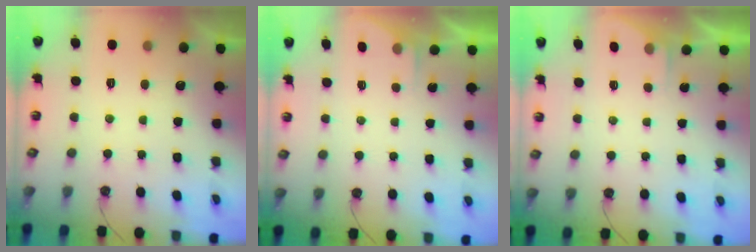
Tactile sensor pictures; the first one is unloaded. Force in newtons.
{"total": 1.8, "press": 1.8, "slide": 0.3}
{"total": 1.8, "press": 1.8, "slide": 0.3}